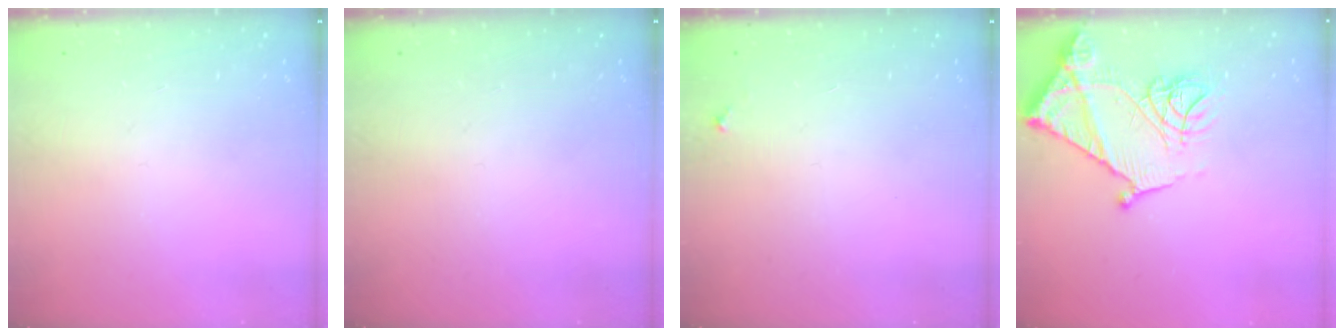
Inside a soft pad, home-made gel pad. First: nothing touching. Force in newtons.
{"total": 0.0}
{"total": 3.3, "press": 3.2, "slide": 0.3}
{"total": 17.4, "press": 17.4, "slide": 1.3}